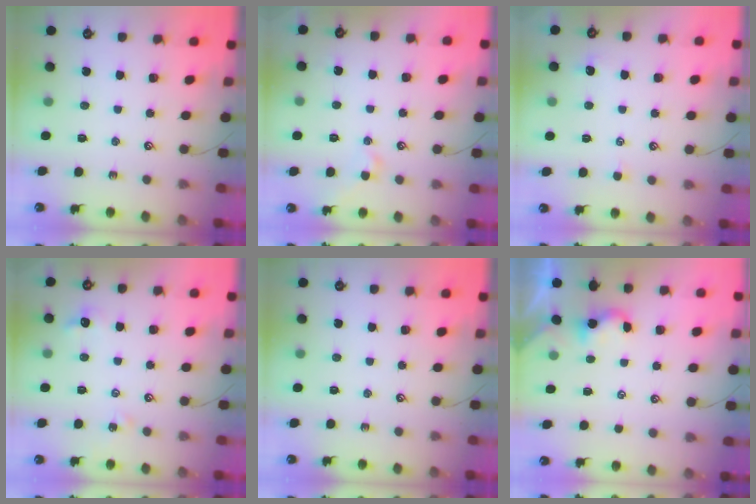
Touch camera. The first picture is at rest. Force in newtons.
{"total": 1.9, "press": 1.9, "slide": 0.5}
{"total": 2.1, "press": 2.0, "slide": 0.4}
{"total": 5.2, "press": 5.1, "slide": 0.6}
{"total": 0.0}
{"total": 2.7, "press": 2.7, "slide": 0.2}